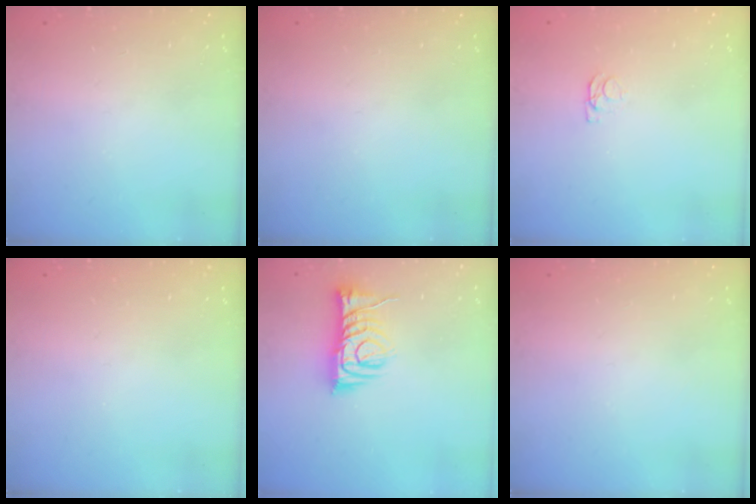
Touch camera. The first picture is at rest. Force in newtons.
{"total": 0.0}
{"total": 1.2, "press": 1.1, "slide": 0.3}
{"total": 0.0}
{"total": 9.6, "press": 9.6, "slide": 0.5}
{"total": 0.0}